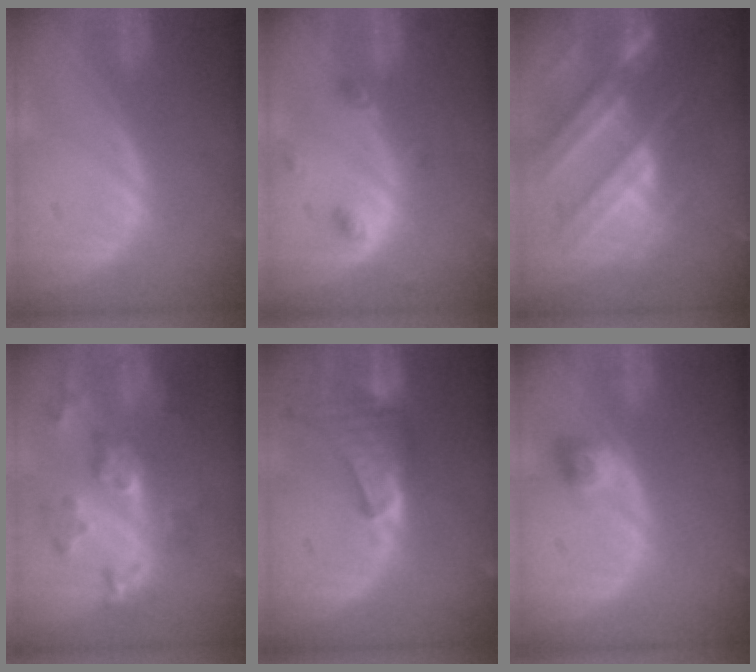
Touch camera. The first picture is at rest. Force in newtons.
{"total": 3.4, "press": 3.4, "slide": 0.5}
{"total": 11.1, "press": 9.8, "slide": 5.2}
{"total": 8.8, "press": 7.9, "slide": 3.8}
{"total": 9.2, "press": 8.3, "slide": 3.9}
{"total": 3.0, "press": 2.7, "slide": 1.3}